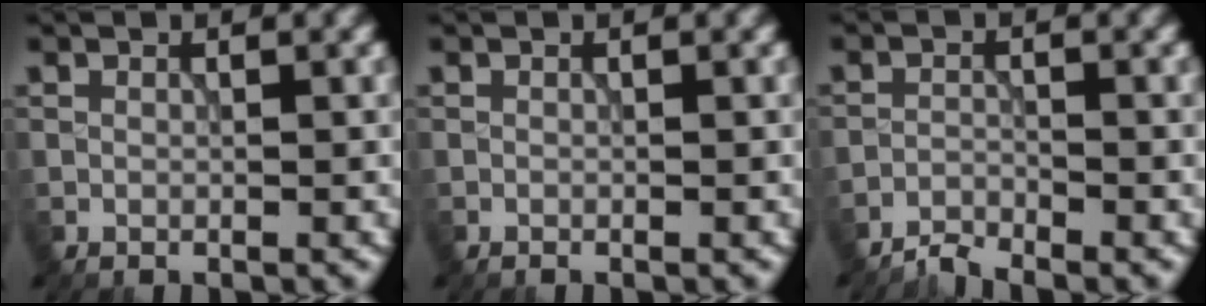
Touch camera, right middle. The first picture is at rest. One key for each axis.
{"total": 0.0}
{"total": 1.8, "fx": -1.8, "fy": 0.1, "fz": 0.2, "tx": 0.000, "ty": 0.002, "tz": -0.042}